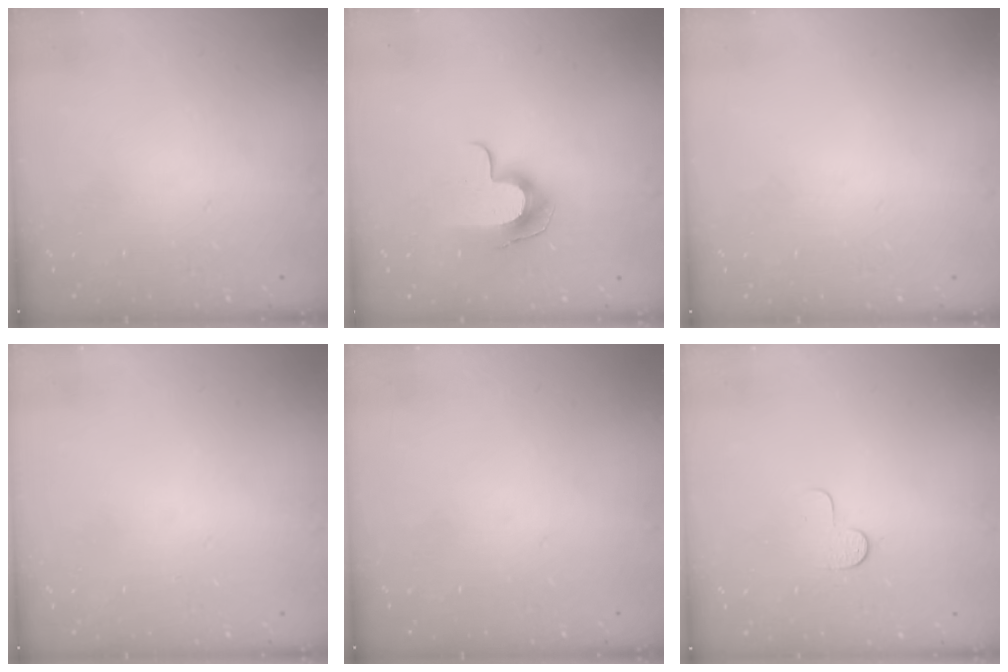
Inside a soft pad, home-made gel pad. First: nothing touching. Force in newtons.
{"total": 11.8, "press": 11.8, "slide": 0.7}
{"total": 0.0}
{"total": 0.8, "press": 0.5, "slide": 0.6}
{"total": 0.0}
{"total": 3.9, "press": 3.9, "slide": 0.3}